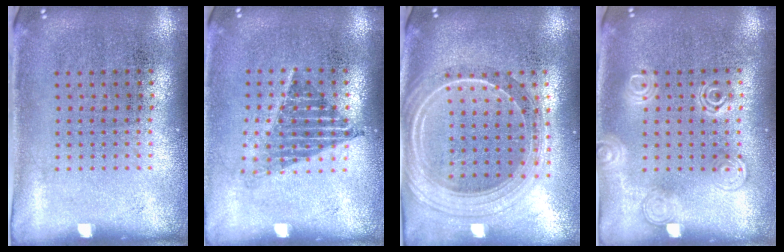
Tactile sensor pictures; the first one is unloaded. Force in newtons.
{"total": 1.2, "press": 1.0, "slide": 0.8}
{"total": 2.5, "press": 2.1, "slide": 1.3}
{"total": 2.3, "press": 2.2, "slide": 0.3}